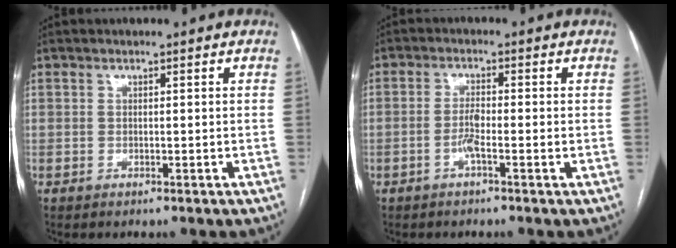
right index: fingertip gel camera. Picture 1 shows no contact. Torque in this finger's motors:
{"motor_torque": [0.21, 0.20, 0.01, 0.00]}